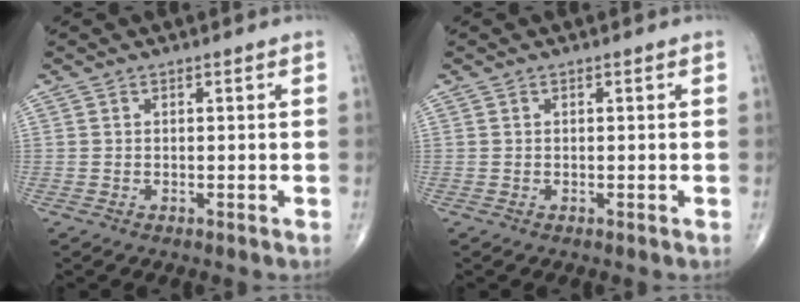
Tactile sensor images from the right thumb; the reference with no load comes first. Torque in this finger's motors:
{"motor_torque": [0.06, 0.06, -0.02, -0.01, 0.01]}